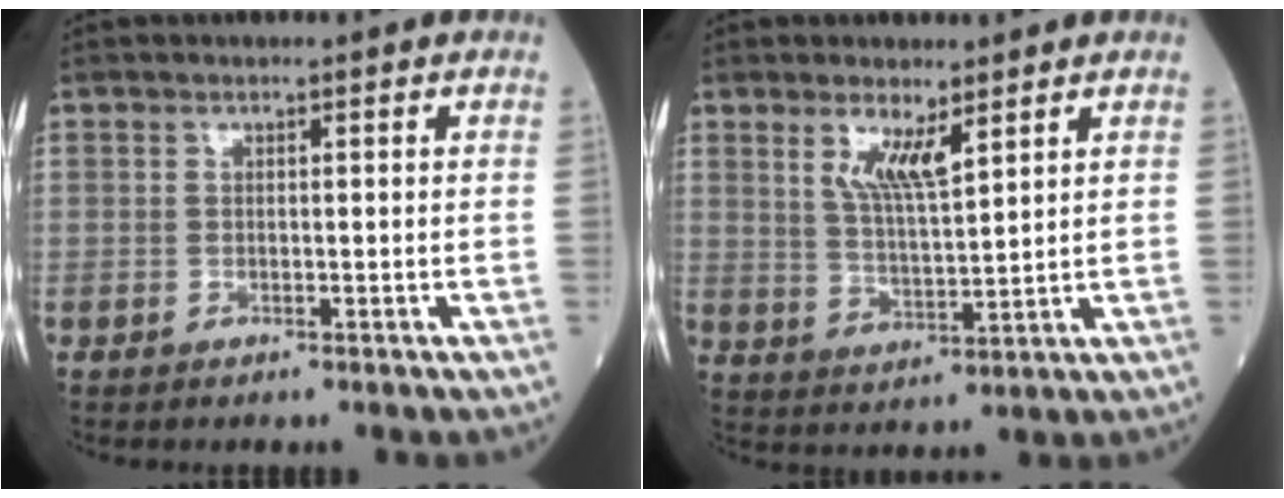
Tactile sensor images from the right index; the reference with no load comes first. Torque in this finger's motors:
{"motor_torque": [0.53, 0.42, 0.14, 0.11]}